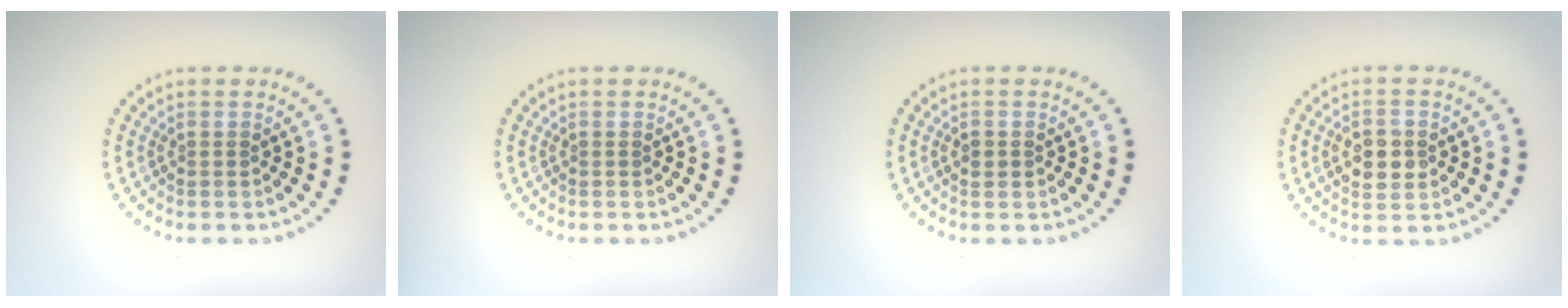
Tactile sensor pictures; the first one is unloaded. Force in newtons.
{"total": 0.0}
{"total": 1.1, "press": 1.1, "slide": 0.1}
{"total": 3.7, "press": 3.7, "slide": 0.2}